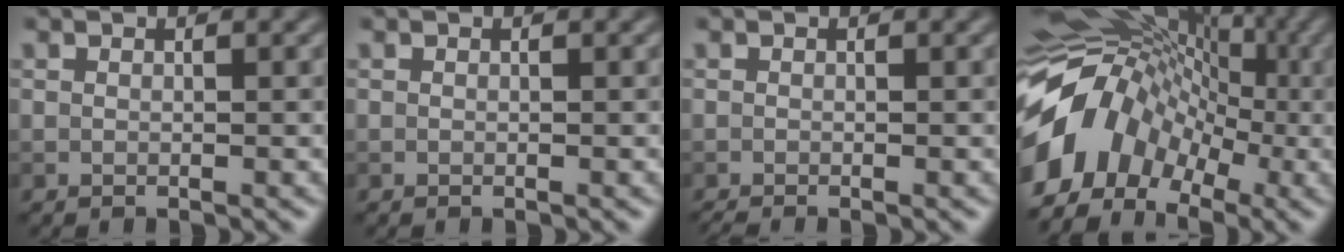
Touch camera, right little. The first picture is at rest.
{"total": 0.0}
{"total": 0.8, "force": [-0.7, 0.0, 0.4], "torque": [-0.008, -0.007, -0.017]}
{"total": 12.1, "force": [-3.9, 8.9, 7.2], "torque": [-0.139, 0.009, -0.085]}